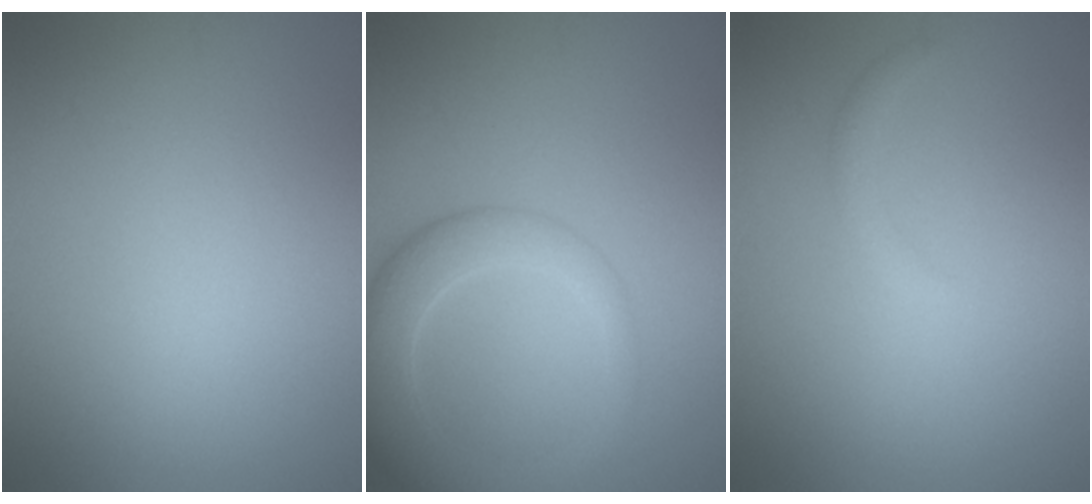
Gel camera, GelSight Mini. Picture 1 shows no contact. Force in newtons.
{"total": 4.9, "press": 4.9, "slide": 0.4}
{"total": 1.0, "press": 1.0, "slide": 0.2}